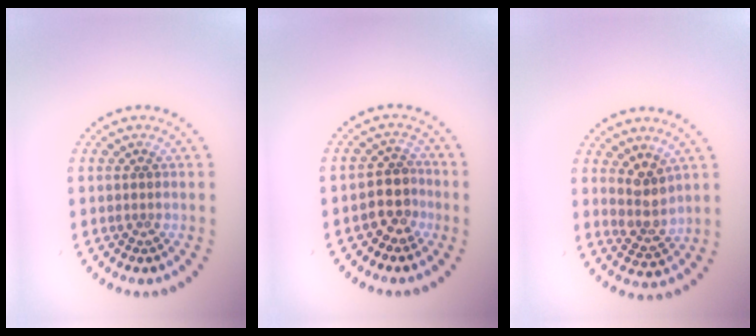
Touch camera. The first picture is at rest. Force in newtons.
{"total": 2.8, "press": 2.4, "slide": 1.4}
{"total": 3.0, "press": 2.4, "slide": 1.7}